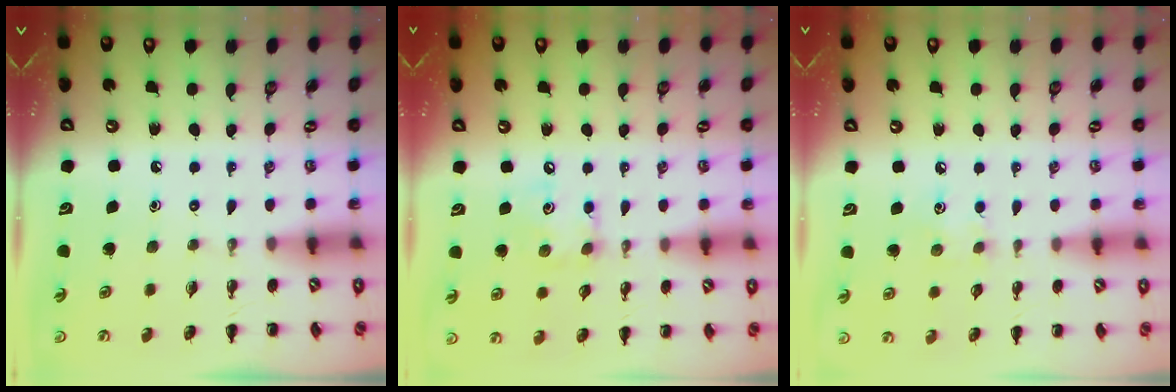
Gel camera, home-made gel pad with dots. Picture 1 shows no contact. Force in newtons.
{"total": 6.0, "press": 5.9, "slide": 1.0}
{"total": 5.0, "press": 4.8, "slide": 1.2}